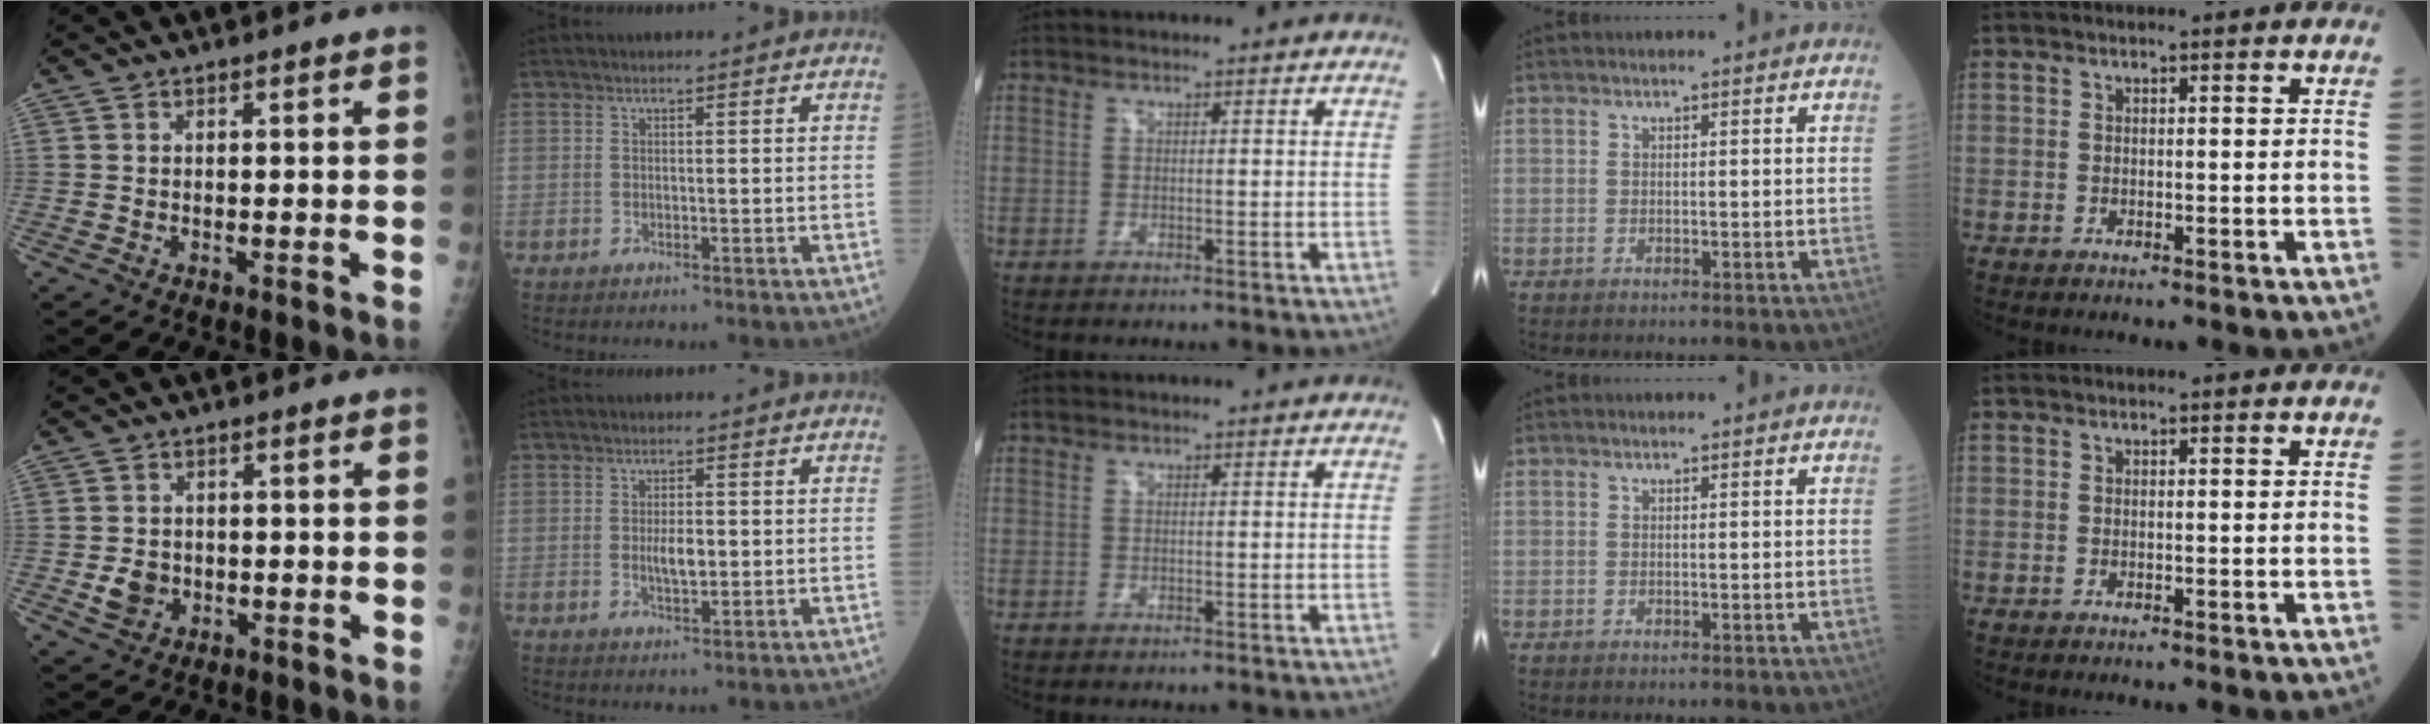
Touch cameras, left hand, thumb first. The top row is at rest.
{"thumb": {"total": 3.8, "force": [-0.8, 3.3, 1.7], "torque": [-0.016, 0.002, -0.008]}, "index": {"total": 2.6, "force": [-0.2, 1.0, 2.4], "torque": [-0.039, -0.001, -0.001]}}